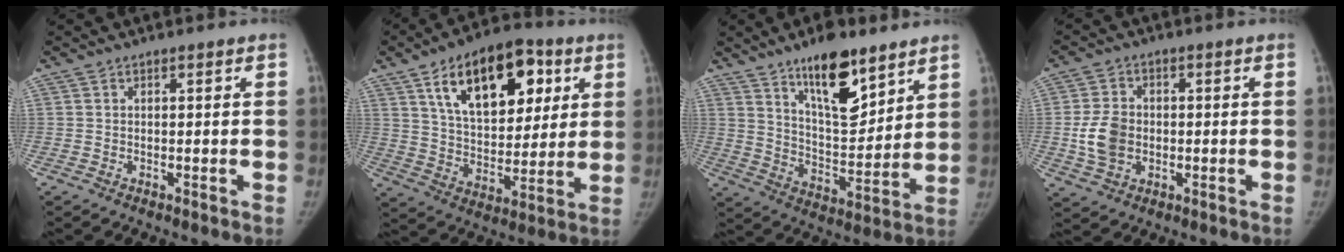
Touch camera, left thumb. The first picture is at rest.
{"total": 21.4, "force": [9.1, 11.8, 15.3], "torque": [-0.194, -0.021, 0.151]}
{"total": 15.5, "force": [10.2, 5.8, 10.2], "torque": [-0.128, -0.070, 0.176]}
{"total": 7.6, "force": [-0.7, 5.8, 4.9], "torque": [-0.083, 0.003, -0.009]}